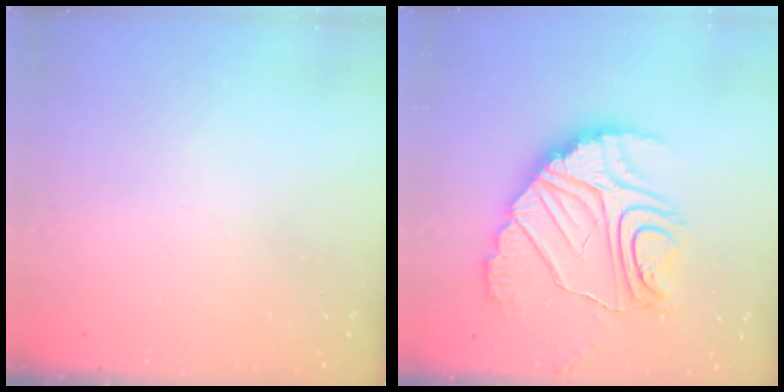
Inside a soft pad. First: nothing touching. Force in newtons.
{"total": 15.6, "press": 15.6, "slide": 1.0}